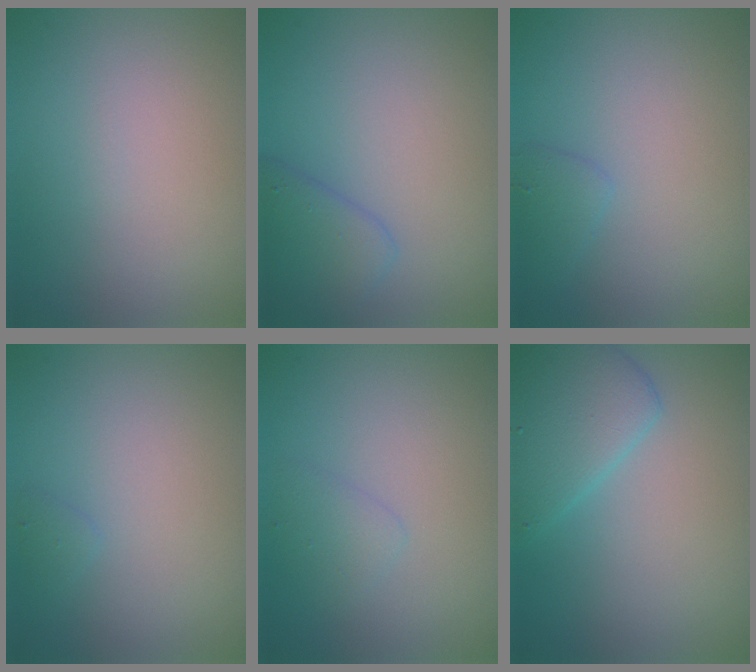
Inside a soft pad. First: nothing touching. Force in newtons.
{"total": 1.8, "press": 1.8, "slide": 0.1}
{"total": 1.1, "press": 1.1, "slide": 0.1}
{"total": 0.6, "press": 0.6, "slide": 0.1}
{"total": 1.3, "press": 1.3, "slide": 0.1}
{"total": 4.4, "press": 4.4, "slide": 0.2}